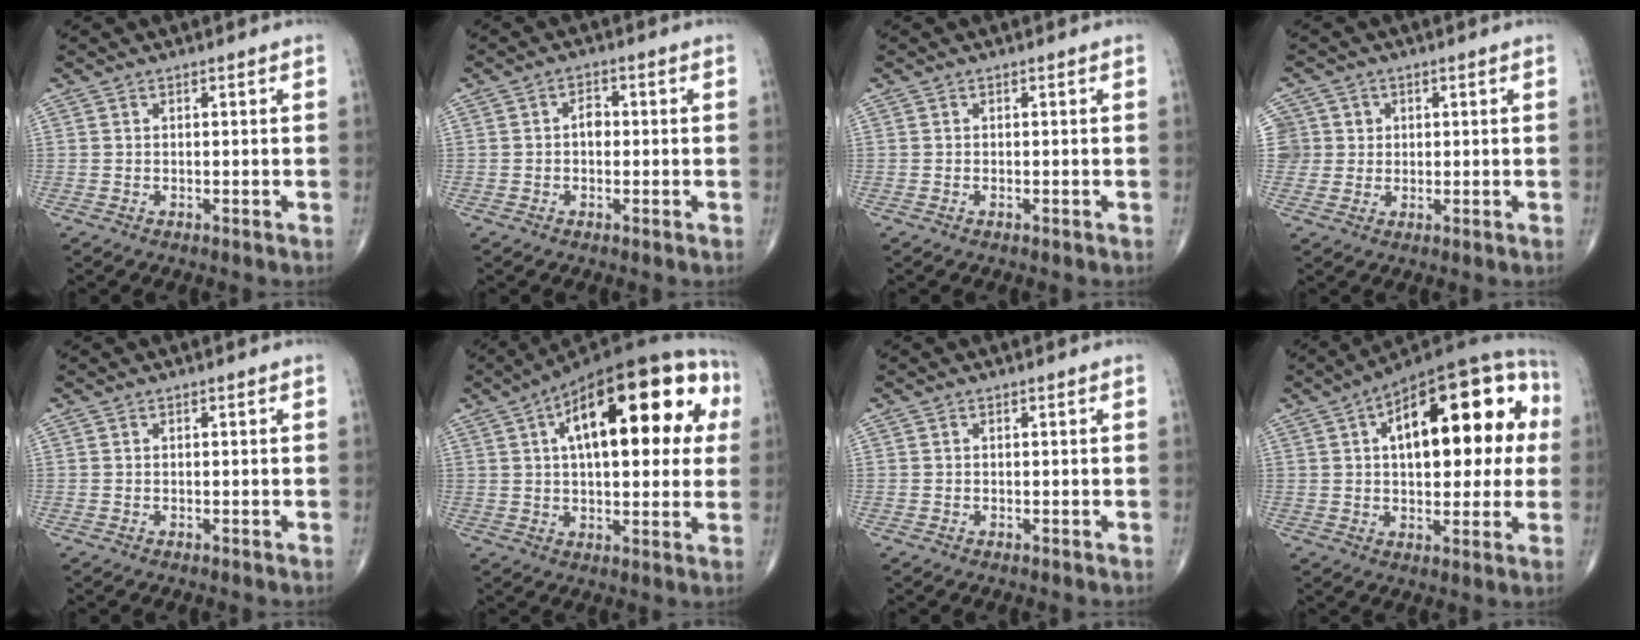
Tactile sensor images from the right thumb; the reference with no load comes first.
{"total": 2.6, "force": [-0.1, 1.8, 1.9], "torque": [-0.020, 0.009, -0.007]}
{"total": 0.0}
{"total": 5.5, "force": [1.3, 5.3, 0.2], "torque": [0.025, 0.009, 0.024]}
{"total": 0.0}
{"total": 26.9, "force": [7.3, 11.5, 23.2], "torque": [-0.320, 0.038, 0.097]}
{"total": 0.0}
{"total": 24.9, "force": [5.1, 11.9, 21.2], "torque": [-0.273, 0.035, 0.066]}